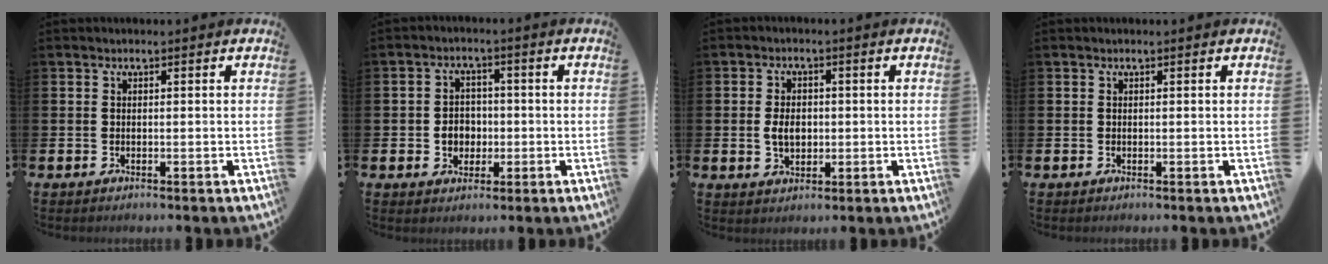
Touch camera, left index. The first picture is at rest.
{"total": 3.6, "force": [-0.6, 3.2, 1.6], "torque": [-0.019, 0.001, -0.020]}
{"total": 3.6, "force": [0.0, 2.5, 2.6], "torque": [-0.034, 0.000, -0.006]}
{"total": 0.0}